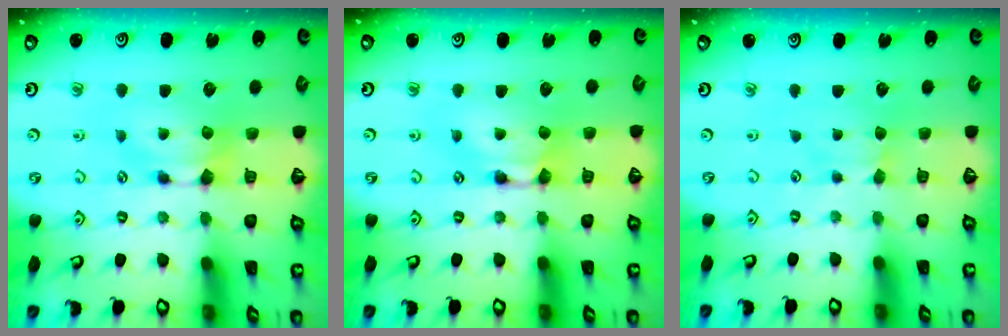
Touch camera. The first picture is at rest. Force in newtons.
{"total": 2.3, "press": 2.3, "slide": 0.0}
{"total": 1.7, "press": 1.6, "slide": 0.4}